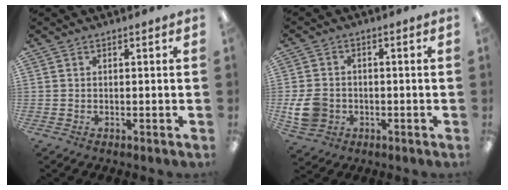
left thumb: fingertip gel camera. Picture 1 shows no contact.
{"total": 8.2, "force": [-1.8, 6.8, 4.2], "torque": [-0.096, 0.013, -0.032]}